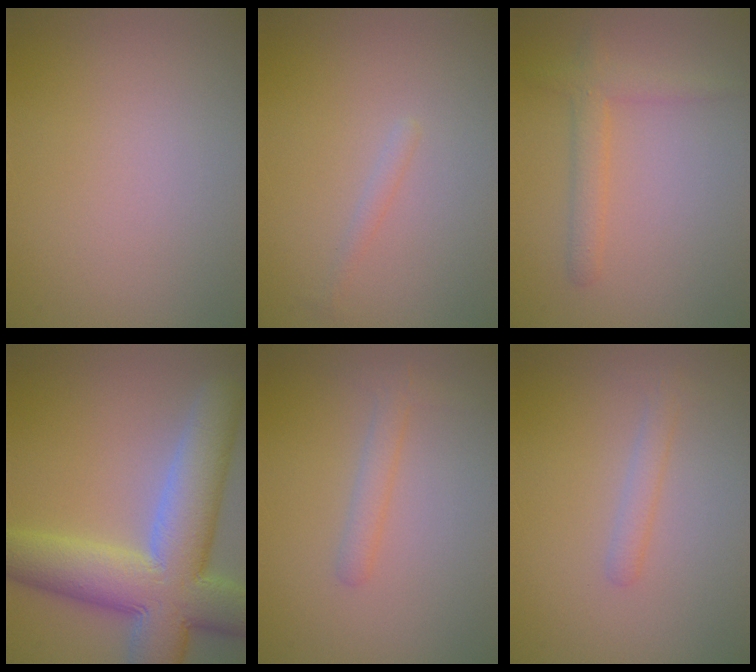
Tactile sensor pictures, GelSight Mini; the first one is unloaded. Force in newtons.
{"total": 0.7, "press": 0.7, "slide": 0.1}
{"total": 2.1, "press": 2.1, "slide": 0.2}
{"total": 11.4, "press": 11.3, "slide": 0.8}
{"total": 1.6, "press": 1.6, "slide": 0.1}
{"total": 1.4, "press": 1.4, "slide": 0.1}